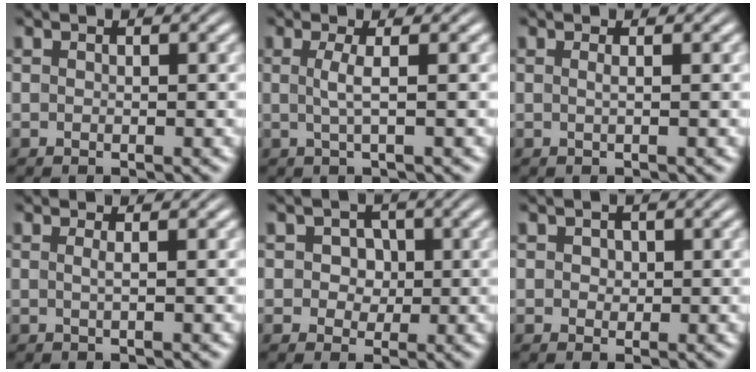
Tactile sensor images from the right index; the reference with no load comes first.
{"total": 1.8, "force": [0.0, -0.4, 1.7], "torque": [-0.035, -0.004, 0.005]}
{"total": 0.6, "force": [0.0, -0.3, 0.5], "torque": [-0.012, -0.003, 0.001]}
{"total": 0.9, "force": [0.1, -0.3, 0.8], "torque": [-0.018, -0.003, 0.001]}
{"total": 3.3, "force": [0.0, 3.2, 1.0], "torque": [-0.018, -0.009, -0.002]}
{"total": 1.0, "force": [0.2, 0.9, 0.3], "torque": [-0.008, -0.005, 0.006]}